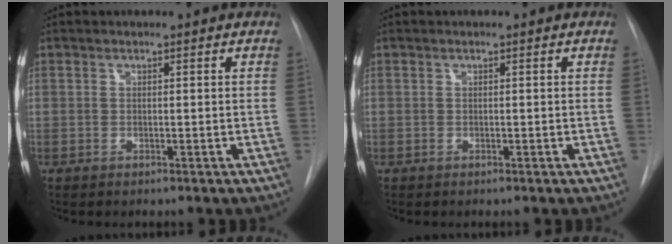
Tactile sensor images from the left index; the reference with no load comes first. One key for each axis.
{"total": 0.0}